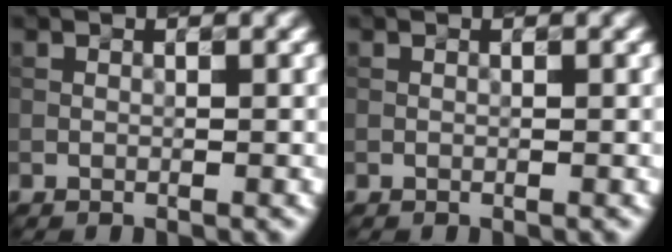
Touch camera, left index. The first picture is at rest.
{"total": 0.0}